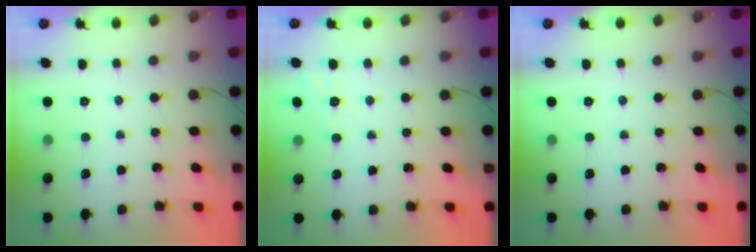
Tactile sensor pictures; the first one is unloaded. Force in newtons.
{"total": 1.8, "press": 0.4, "slide": 1.8}
{"total": 0.0}